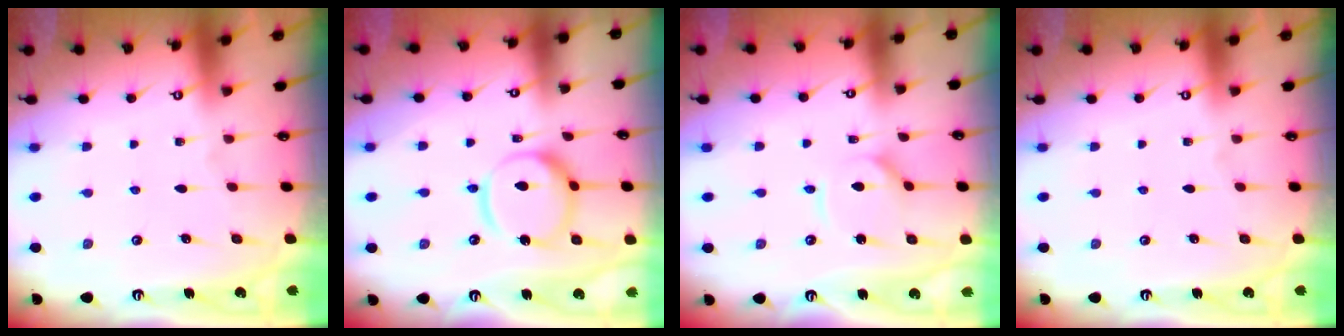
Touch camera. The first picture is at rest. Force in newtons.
{"total": 13.8, "press": 13.7, "slide": 1.7}
{"total": 3.7, "press": 3.7, "slide": 0.5}
{"total": 0.0}